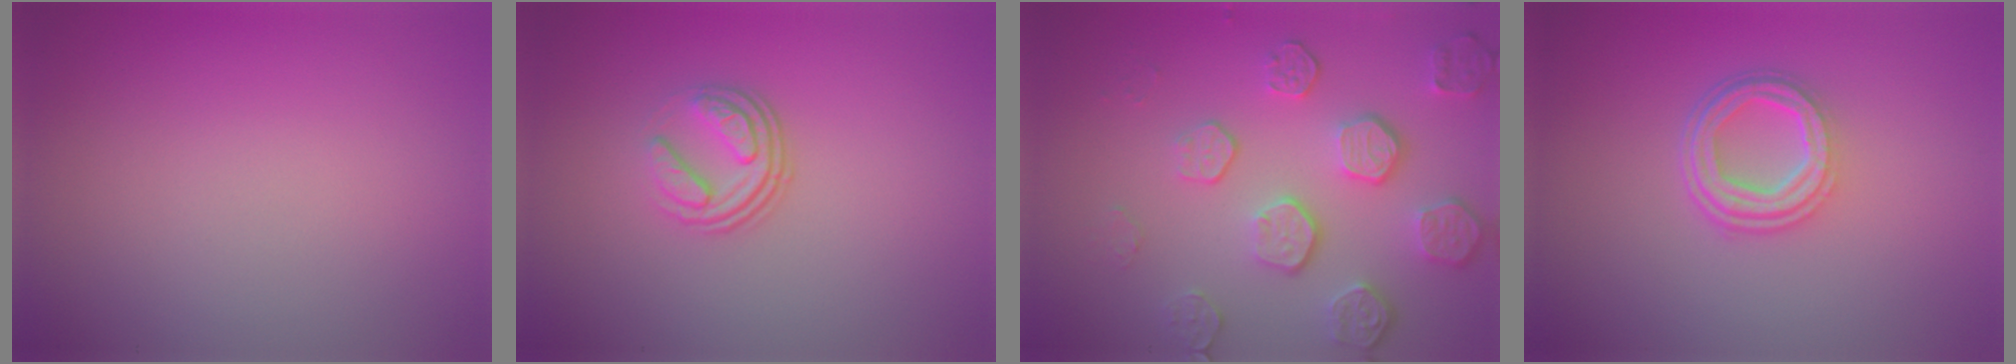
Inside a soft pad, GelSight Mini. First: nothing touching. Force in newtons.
{"total": 3.4, "press": 2.3, "slide": 2.5}
{"total": 5.7, "press": 4.3, "slide": 3.7}
{"total": 4.2, "press": 3.2, "slide": 2.8}